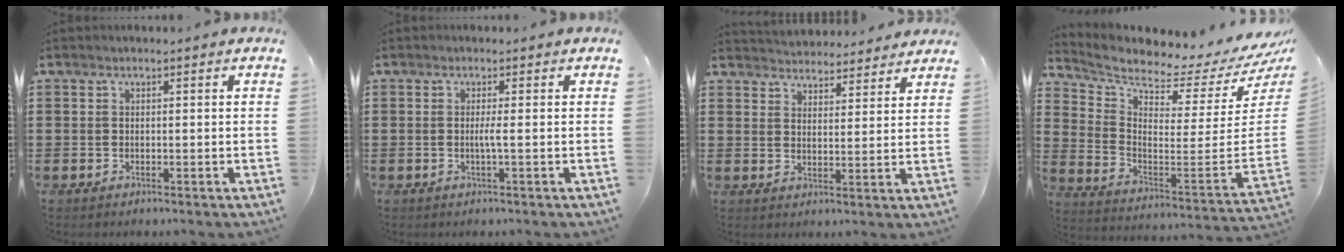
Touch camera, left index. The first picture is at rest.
{"total": 1.5, "force": [-0.2, -0.4, 1.5], "torque": [-0.027, -0.005, -0.006]}
{"total": 3.9, "force": [3.8, 0.5, -0.2], "torque": [-0.011, -0.021, 0.068]}
{"total": 2.9, "force": [2.6, 0.2, 1.4], "torque": [-0.041, -0.060, 0.033]}